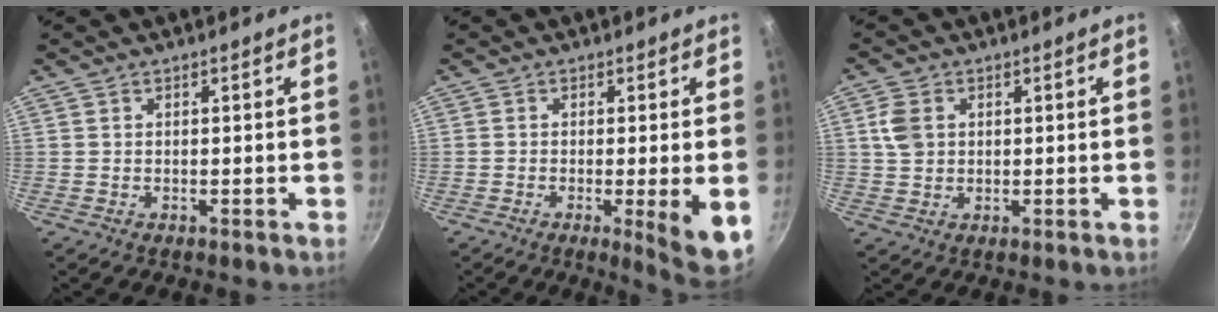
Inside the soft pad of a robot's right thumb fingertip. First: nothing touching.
{"total": 6.8, "force": [-1.6, 0.4, 6.6], "torque": [-0.093, -0.008, -0.020]}
{"total": 4.9, "force": [1.2, 3.8, 2.9], "torque": [-0.046, 0.001, 0.021]}